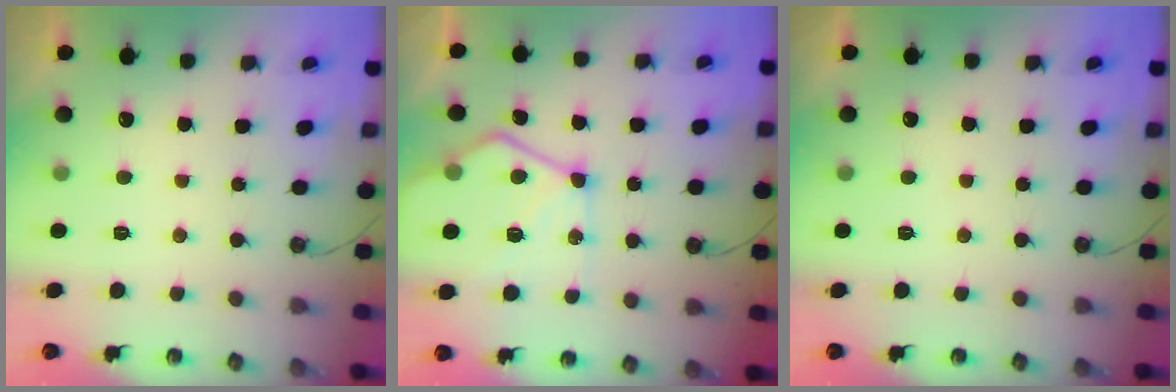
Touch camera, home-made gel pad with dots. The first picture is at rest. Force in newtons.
{"total": 16.2, "press": 16.1, "slide": 1.7}
{"total": 0.0}